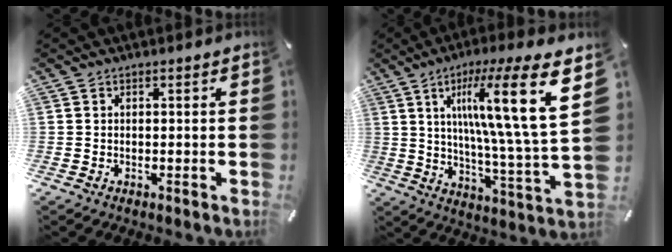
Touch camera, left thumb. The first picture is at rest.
{"total": 22.3, "force": [9.2, 3.6, 20.0], "torque": [-0.314, -0.052, 0.127]}